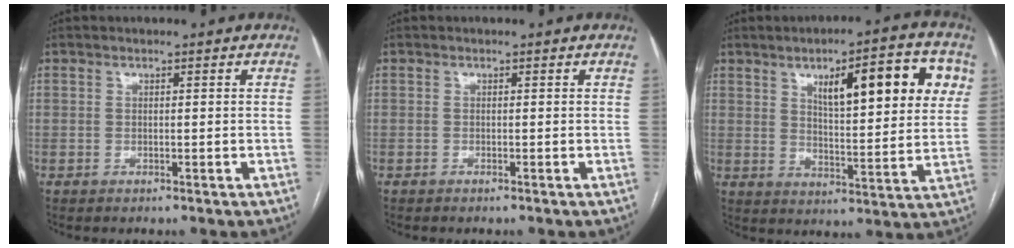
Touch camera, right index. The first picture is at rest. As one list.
[{"total": 0.0}, {"total": 15.4, "force": [6.2, 3.8, 13.6], "torque": [-0.183, 0.015, 0.089]}]